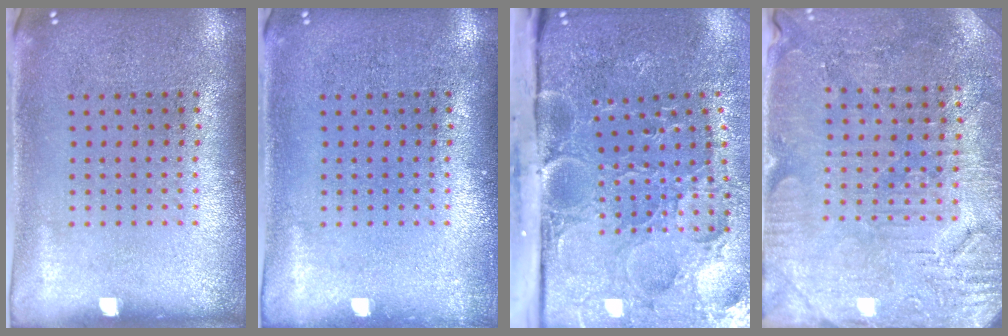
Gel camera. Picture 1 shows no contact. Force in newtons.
{"total": 0.6, "press": 0.6, "slide": 0.1}
{"total": 5.1, "press": 4.0, "slide": 3.1}
{"total": 3.1, "press": 3.1, "slide": 0.6}